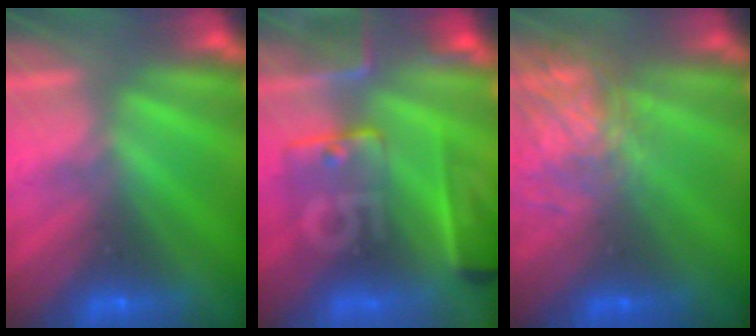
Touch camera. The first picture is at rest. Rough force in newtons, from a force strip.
{"total": 9.4}
{"total": 9.2}